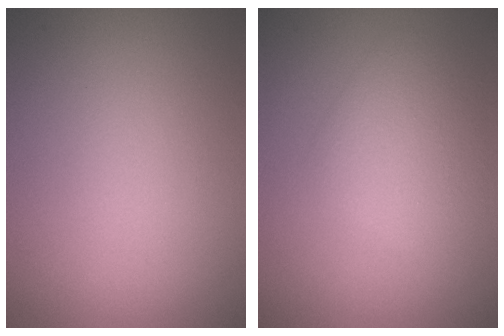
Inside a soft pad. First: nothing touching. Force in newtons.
{"total": 2.8, "press": 2.8, "slide": 0.1}